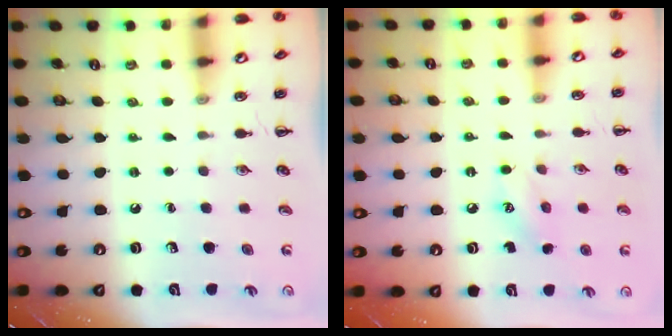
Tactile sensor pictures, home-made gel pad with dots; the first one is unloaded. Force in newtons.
{"total": 7.7, "press": 7.5, "slide": 2.0}